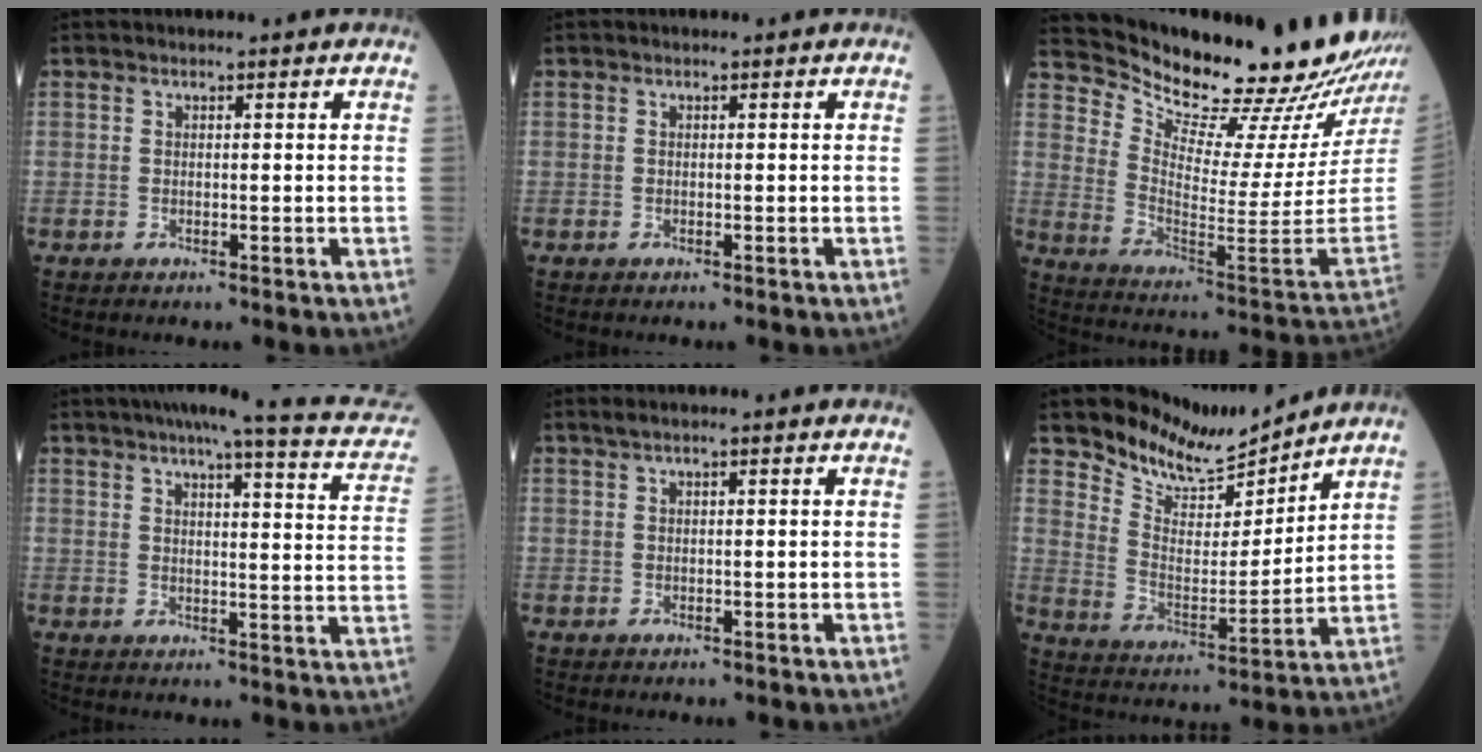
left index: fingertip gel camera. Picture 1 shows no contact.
{"total": 0.0}
{"total": 24.2, "force": [22.1, -0.9, 9.9], "torque": [-0.181, -0.127, 0.320]}
{"total": 18.4, "force": [15.1, 2.3, 10.3], "torque": [-0.126, -0.006, 0.162]}
{"total": 1.8, "force": [1.3, -0.3, 1.1], "torque": [-0.020, 0.020, 0.028]}
{"total": 9.2, "force": [9.0, 1.6, 0.7], "torque": [-0.021, -0.011, 0.175]}